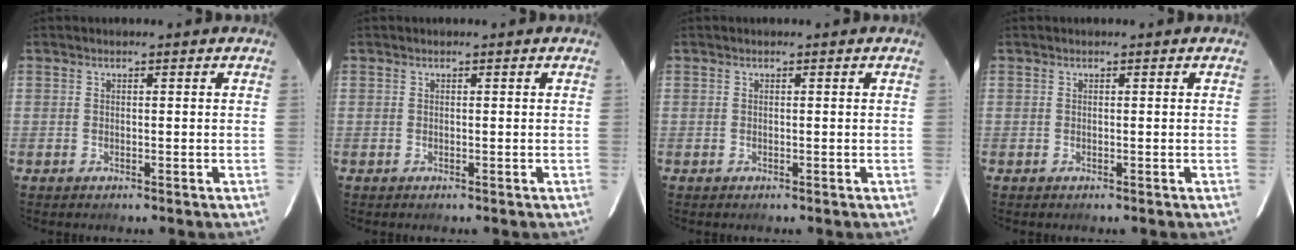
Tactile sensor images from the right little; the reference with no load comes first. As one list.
[{"total": 0.0}, {"total": 0.0}, {"total": 0.0}]